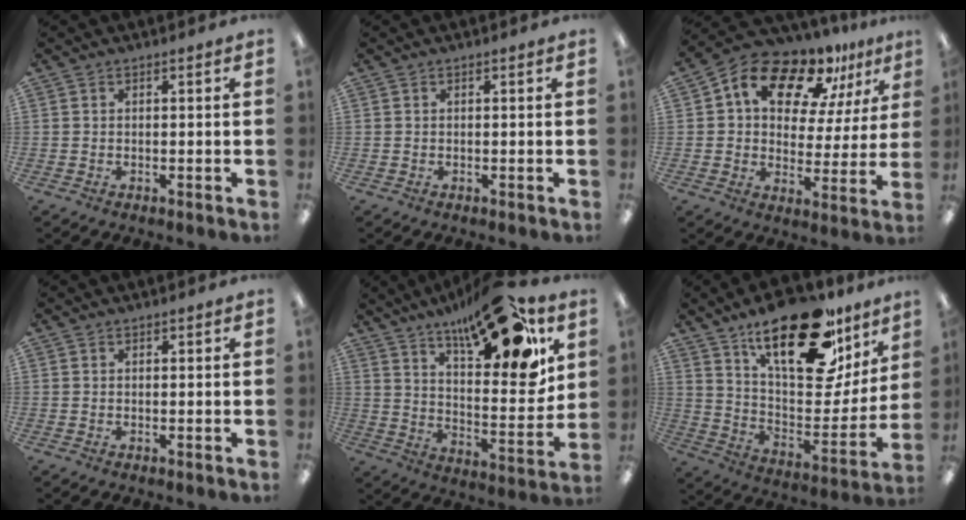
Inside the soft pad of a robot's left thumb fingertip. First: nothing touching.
{"total": 0.0}
{"total": 14.9, "force": [10.1, 7.8, 7.8], "torque": [-0.142, -0.063, 0.175]}
{"total": 0.0}
{"total": 22.0, "force": [15.0, 6.9, 14.6], "torque": [-0.206, -0.100, 0.240]}
{"total": 27.2, "force": [18.0, 10.8, 17.2], "torque": [-0.245, -0.120, 0.303]}